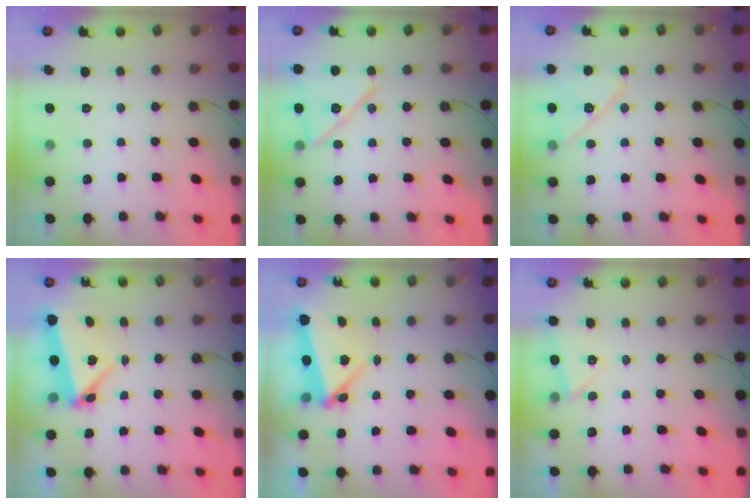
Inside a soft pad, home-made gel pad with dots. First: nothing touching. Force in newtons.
{"total": 15.9, "press": 12.7, "slide": 9.5}
{"total": 12.3, "press": 12.2, "slide": 1.6}
{"total": 5.8, "press": 5.7, "slide": 1.3}
{"total": 7.6, "press": 4.7, "slide": 6.0}
{"total": 3.5, "press": 3.1, "slide": 1.5}